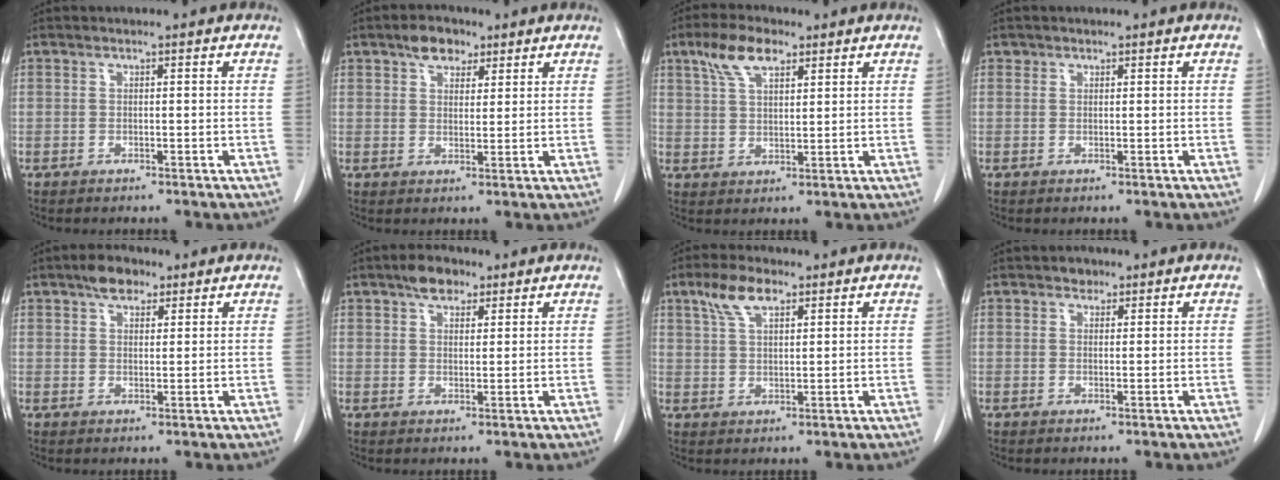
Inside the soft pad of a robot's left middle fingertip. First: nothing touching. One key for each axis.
{"total": 4.6, "fx": 3.1, "fy": 2.6, "fz": 2.3, "tx": -0.038, "ty": 0.012, "tz": 0.053}
{"total": 6.9, "fx": 4.2, "fy": 2.8, "fz": 4.6, "tx": -0.097, "ty": 0.015, "tz": 0.081}
{"total": 0.6, "fx": 0.5, "fy": 0.4, "fz": 0.0, "tx": 0.004, "ty": -0.002, "tz": 0.007}
{"total": 4.2, "fx": 2.9, "fy": 2.1, "fz": 2.2, "tx": -0.040, "ty": 0.010, "tz": 0.051}
{"total": 4.3, "fx": 2.9, "fy": 2.1, "fz": 2.2, "tx": -0.040, "ty": 0.010, "tz": 0.051}
{"total": 5.8, "fx": 3.6, "fy": 2.2, "fz": 4.0, "tx": -0.086, "ty": 0.013, "tz": 0.071}
{"total": 1.6, "fx": 1.1, "fy": 1.0, "fz": 0.4, "tx": -0.004, "ty": -0.001, "tz": 0.016}